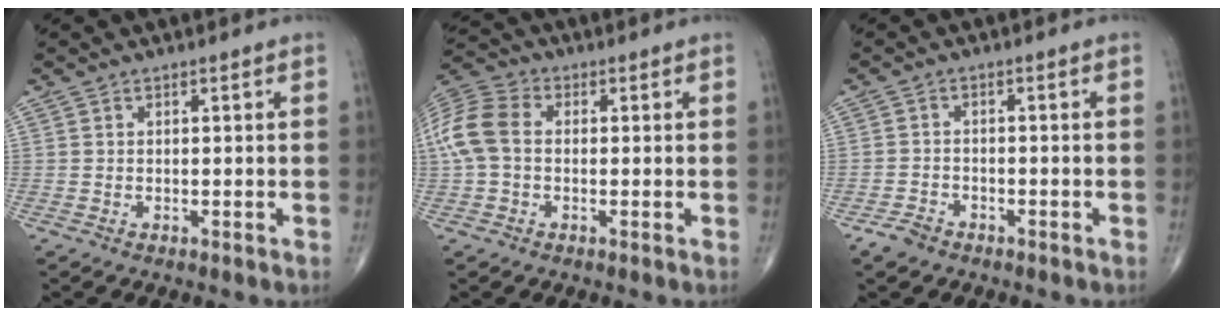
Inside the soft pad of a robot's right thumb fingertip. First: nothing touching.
{"total": 10.5, "force": [0.3, 7.5, 7.4], "torque": [-0.166, 0.029, 0.000]}
{"total": 3.0, "force": [-2.2, 1.8, 1.0], "torque": [-0.020, 0.010, -0.037]}